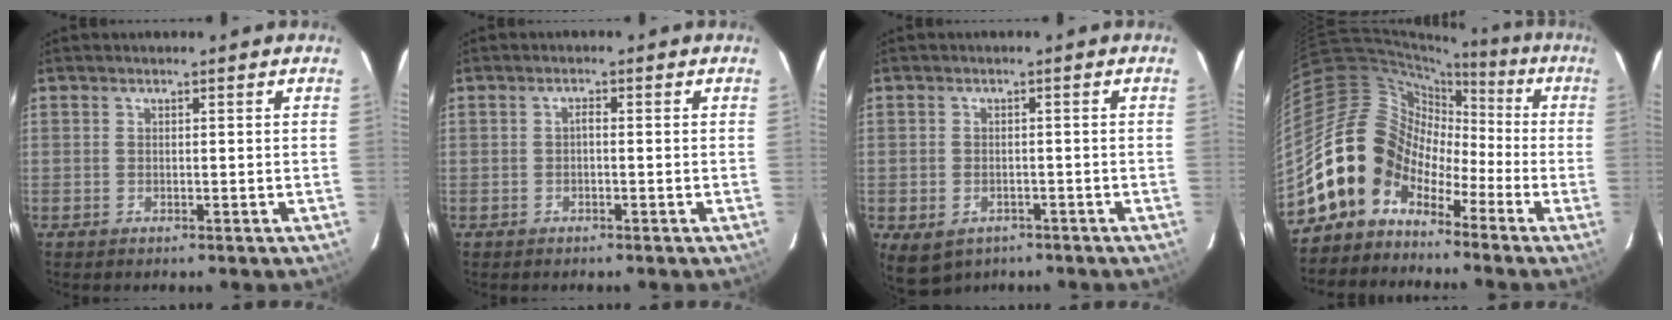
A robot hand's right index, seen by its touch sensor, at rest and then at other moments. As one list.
[{"total": 0.9, "force": [-0.4, 0.3, 0.7], "torque": [-0.013, 0.006, -0.008]}, {"total": 6.0, "force": [-3.1, 4.4, 2.6], "torque": [-0.053, -0.008, -0.033]}, {"total": 12.7, "force": [-7.5, 9.7, 3.3], "torque": [-0.072, 0.038, -0.148]}]